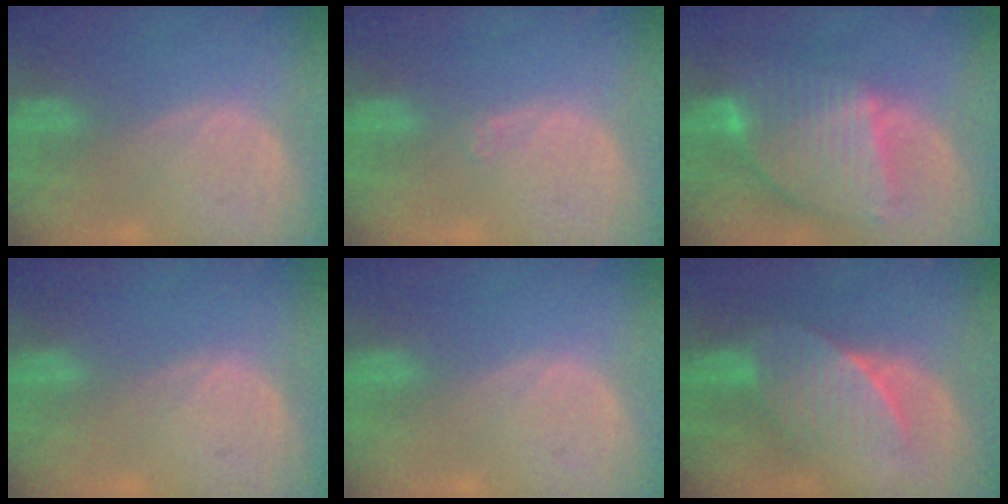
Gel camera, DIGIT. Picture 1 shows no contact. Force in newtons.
{"total": 0.9, "press": 0.7, "slide": 0.6}
{"total": 9.4, "press": 8.1, "slide": 4.9}
{"total": 0.0}
{"total": 0.0}
{"total": 7.3, "press": 6.7, "slide": 2.9}